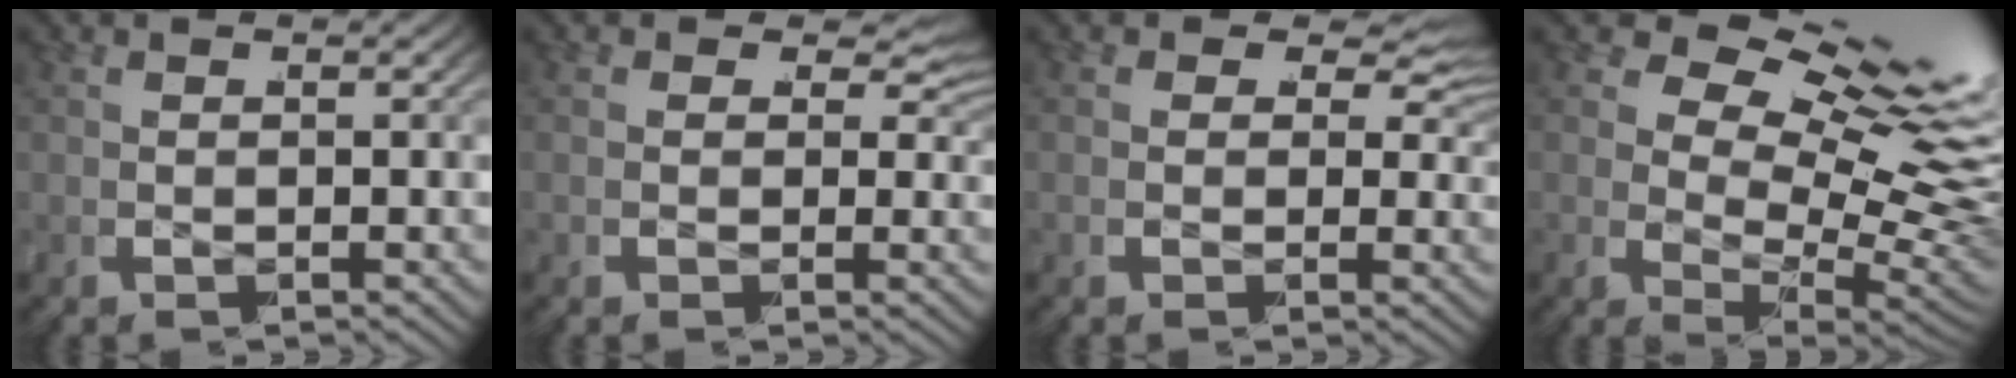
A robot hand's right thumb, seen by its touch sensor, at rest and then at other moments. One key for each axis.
{"total": 3.0, "fx": 0.6, "fy": 1.9, "fz": 2.3, "tx": -0.034, "ty": -0.006, "tz": 0.009}
{"total": 3.5, "fx": 0.7, "fy": 2.1, "fz": 2.6, "tx": -0.040, "ty": -0.006, "tz": 0.010}
{"total": 12.9, "fx": 0.9, "fy": 8.0, "fz": 10.1, "tx": -0.173, "ty": -0.035, "tz": 0.026}